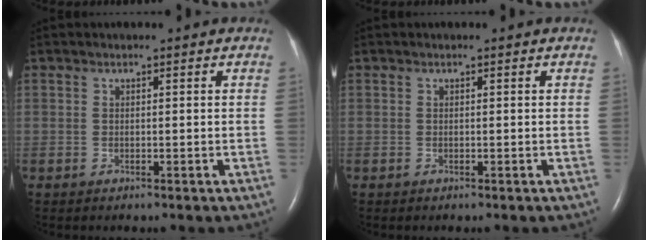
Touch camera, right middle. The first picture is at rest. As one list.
[{"total": 0.0}]